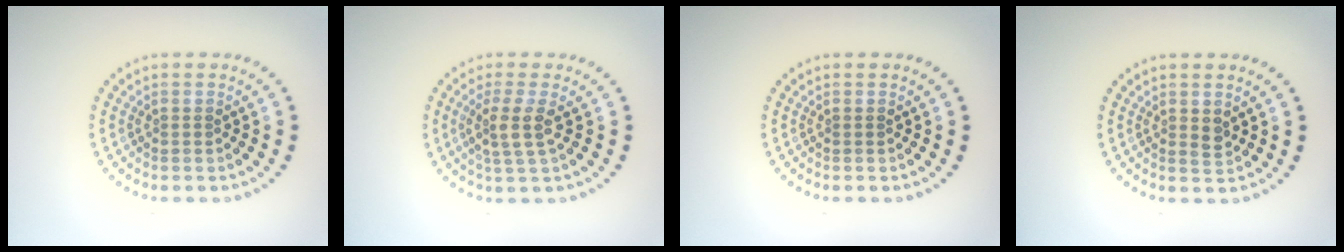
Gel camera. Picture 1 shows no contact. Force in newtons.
{"total": 2.5, "press": 2.1, "slide": 1.3}
{"total": 0.0}
{"total": 1.0, "press": 1.0, "slide": 0.3}